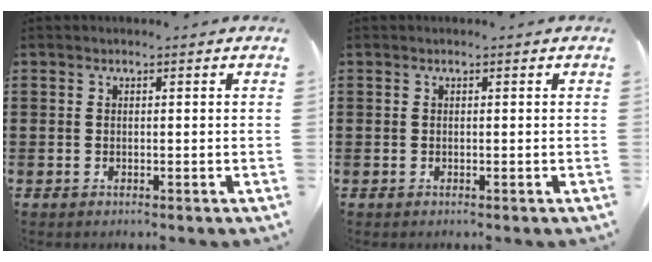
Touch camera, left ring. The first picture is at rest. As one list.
[{"total": 0.0}]